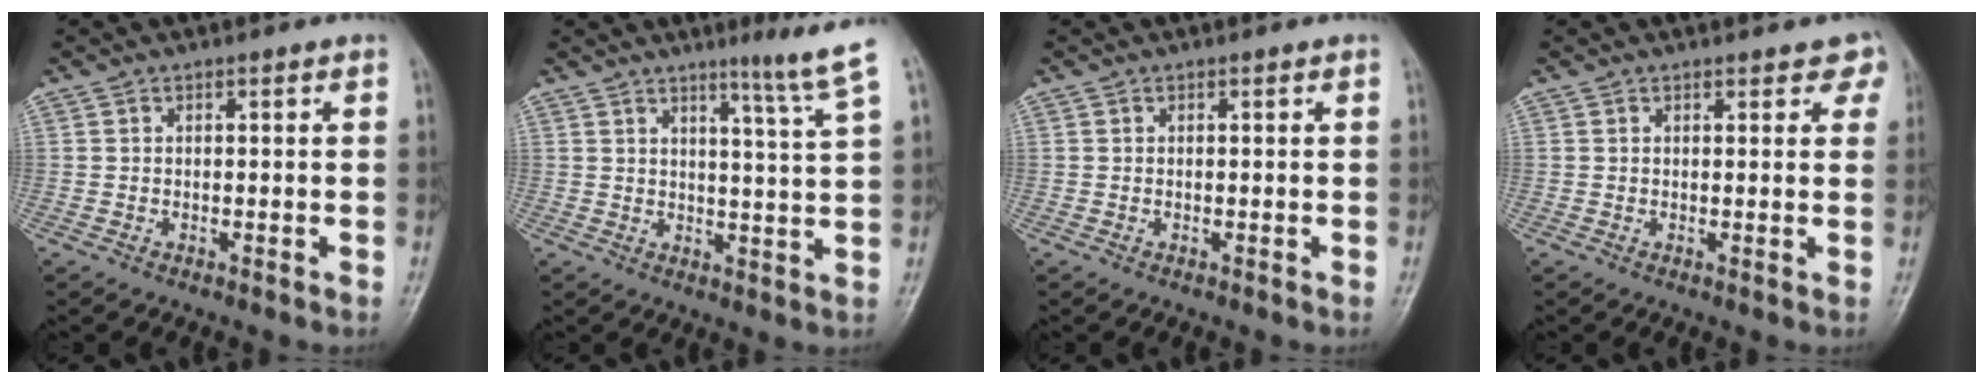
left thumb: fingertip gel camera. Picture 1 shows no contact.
{"total": 6.8, "force": [4.7, -1.3, 4.8], "torque": [-0.067, -0.043, 0.069]}
{"total": 0.0}
{"total": 3.6, "force": [2.7, 1.8, 1.5], "torque": [0.017, -0.005, 0.024]}